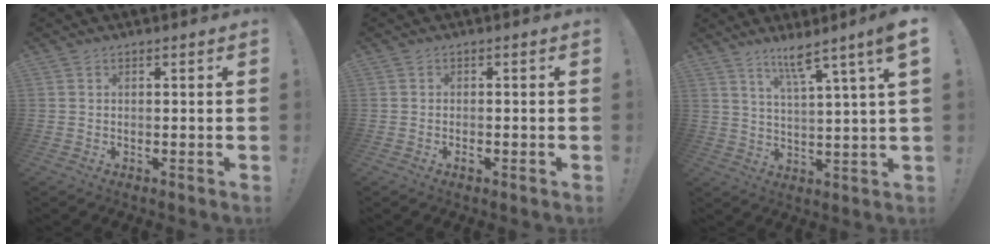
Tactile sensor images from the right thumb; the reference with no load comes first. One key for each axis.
{"total": 1.1, "fx": -0.8, "fy": 0.4, "fz": 0.6, "tx": -0.009, "ty": 0.002, "tz": -0.015}
{"total": 9.2, "fx": 5.6, "fy": -0.2, "fz": 7.3, "tx": -0.117, "ty": -0.027, "tz": 0.083}